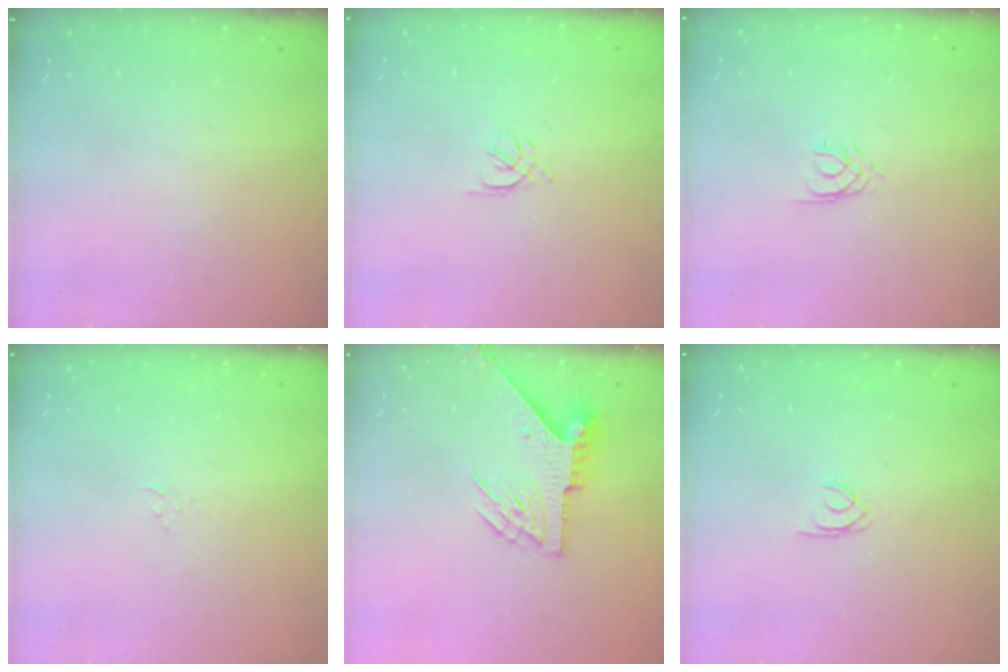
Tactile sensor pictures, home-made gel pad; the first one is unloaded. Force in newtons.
{"total": 2.2, "press": 2.2, "slide": 0.4}
{"total": 1.6, "press": 1.6, "slide": 0.2}
{"total": 1.5, "press": 1.5, "slide": 0.2}
{"total": 6.7, "press": 6.6, "slide": 0.7}
{"total": 1.4, "press": 1.4, "slide": 0.2}